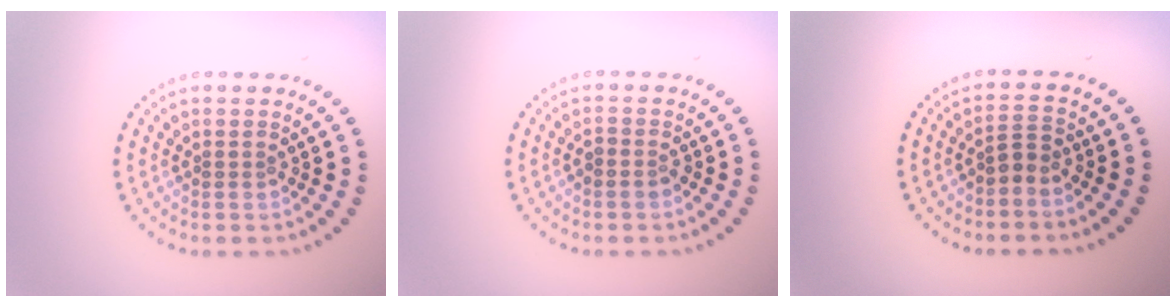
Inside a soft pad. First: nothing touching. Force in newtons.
{"total": 1.0, "press": 0.9, "slide": 0.5}
{"total": 1.6, "press": 1.2, "slide": 1.1}